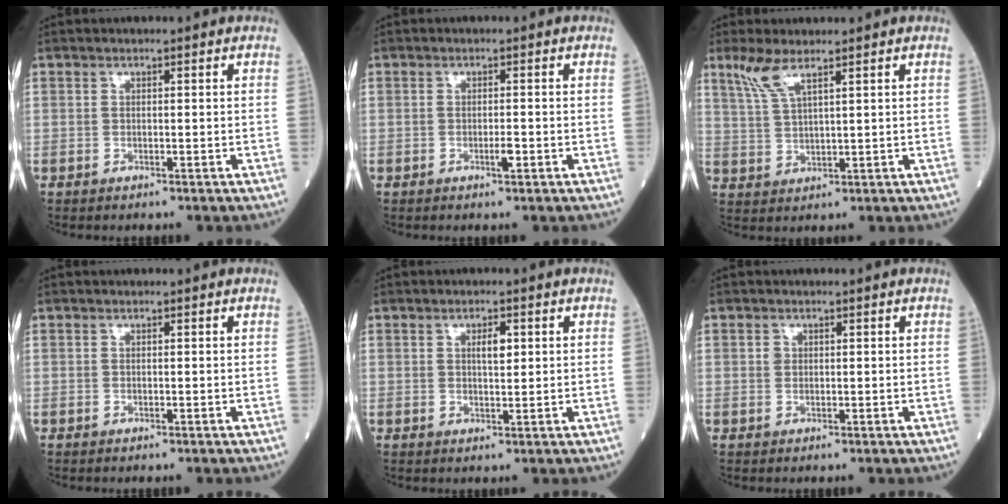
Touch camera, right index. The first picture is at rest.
{"total": 1.4, "force": [-0.6, 0.2, 1.3], "torque": [-0.025, -0.002, -0.010]}
{"total": 4.7, "force": [3.3, 0.5, 3.3], "torque": [-0.081, 0.005, 0.074]}
{"total": 0.0}
{"total": 2.4, "force": [0.8, 0.8, 2.2], "torque": [-0.036, -0.001, 0.013]}
{"total": 0.9, "force": [0.3, 0.8, 0.4], "torque": [-0.005, 0.000, 0.004]}